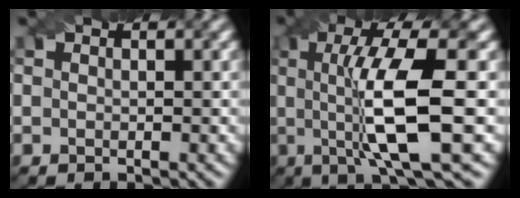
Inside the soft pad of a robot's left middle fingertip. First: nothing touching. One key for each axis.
{"total": 10.2, "fx": -0.1, "fy": 2.3, "fz": 9.9, "tx": -0.163, "ty": -0.001, "tz": 0.002}